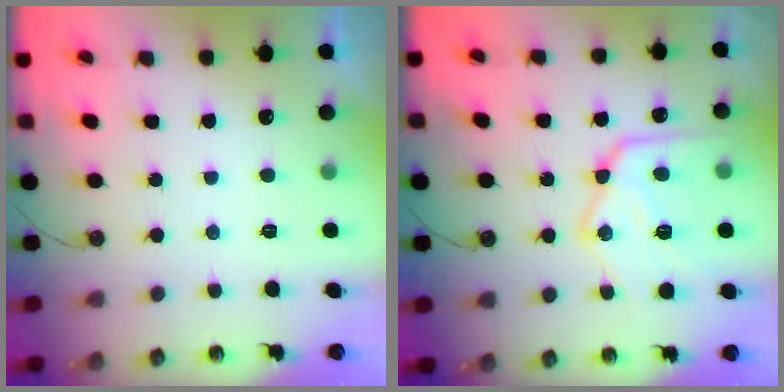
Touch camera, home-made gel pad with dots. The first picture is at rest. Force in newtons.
{"total": 18.0, "press": 17.9, "slide": 1.8}